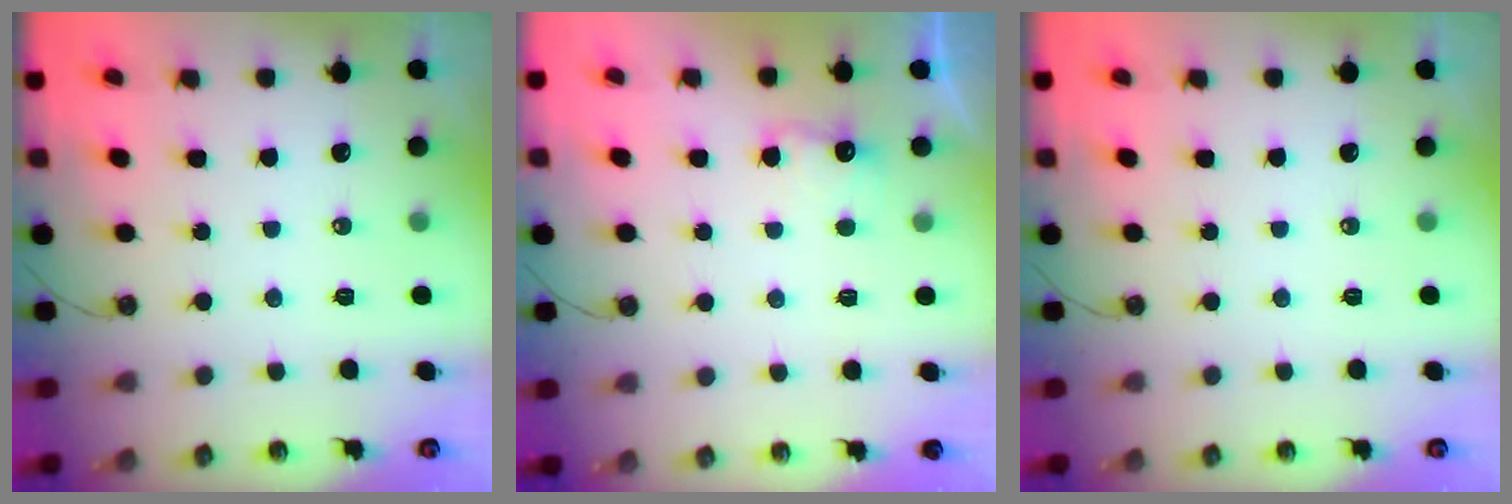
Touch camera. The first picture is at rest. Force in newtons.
{"total": 3.9, "press": 3.8, "slide": 0.9}
{"total": 0.0}